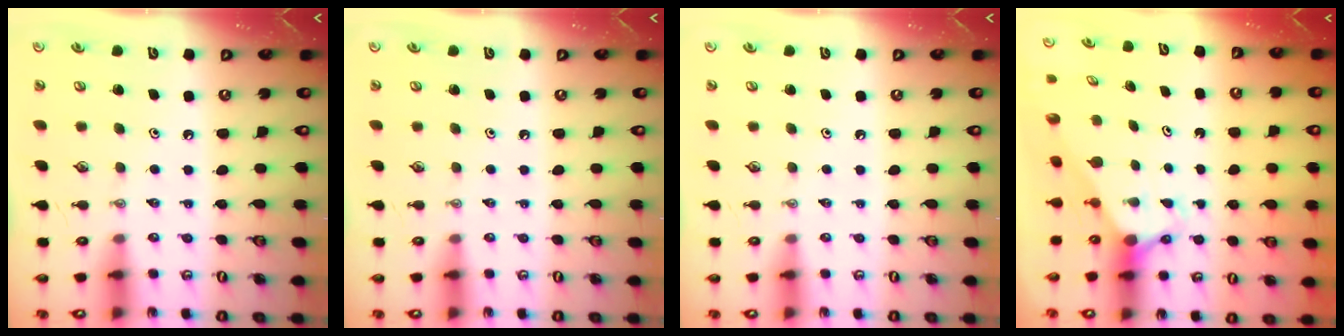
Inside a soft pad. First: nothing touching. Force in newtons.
{"total": 0.0}
{"total": 0.0}
{"total": 2.7, "press": 2.7, "slide": 0.0}